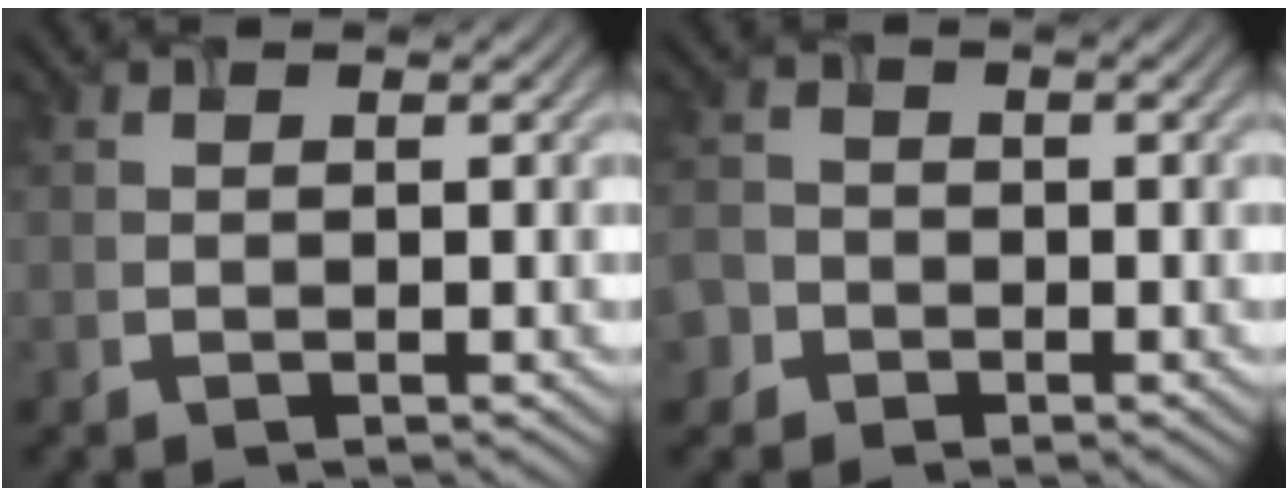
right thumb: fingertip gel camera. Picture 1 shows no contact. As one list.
[{"total": 2.7, "force": [-1.6, 2.1, 0.2], "torque": [-0.004, -0.010, -0.033]}]